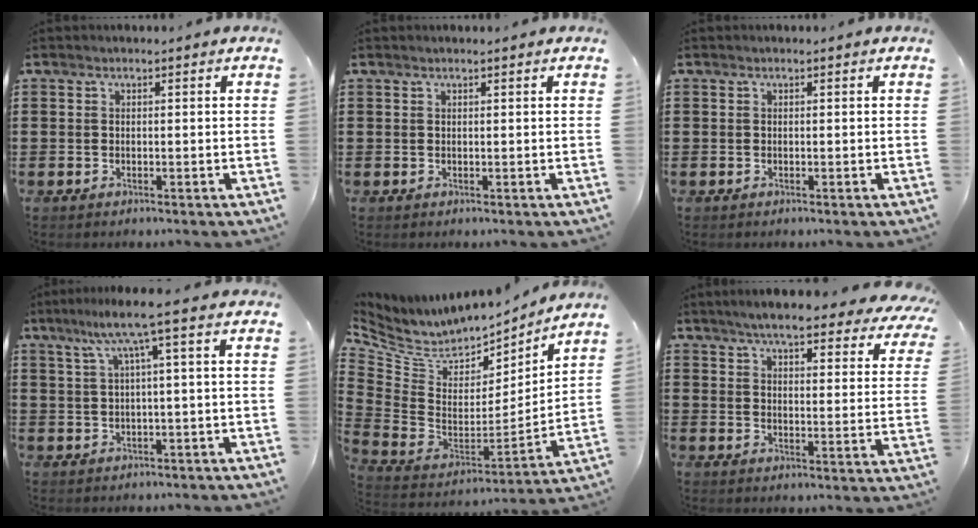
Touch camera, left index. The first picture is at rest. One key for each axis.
{"total": 0.5, "fx": 0.4, "fy": 0.0, "fz": 0.3, "tx": -0.006, "ty": -0.001, "tz": 0.008}
{"total": 0.0}
{"total": 6.9, "fx": 2.4, "fy": 0.2, "fz": 6.5, "tx": -0.137, "ty": 0.003, "tz": 0.035}
{"total": 6.4, "fx": 5.7, "fy": 2.8, "fz": 1.4, "tx": -0.068, "ty": -0.054, "tz": 0.098}
{"total": 6.3, "fx": 5.7, "fy": 0.2, "fz": 2.7, "tx": -0.068, "ty": -0.030, "tz": 0.097}